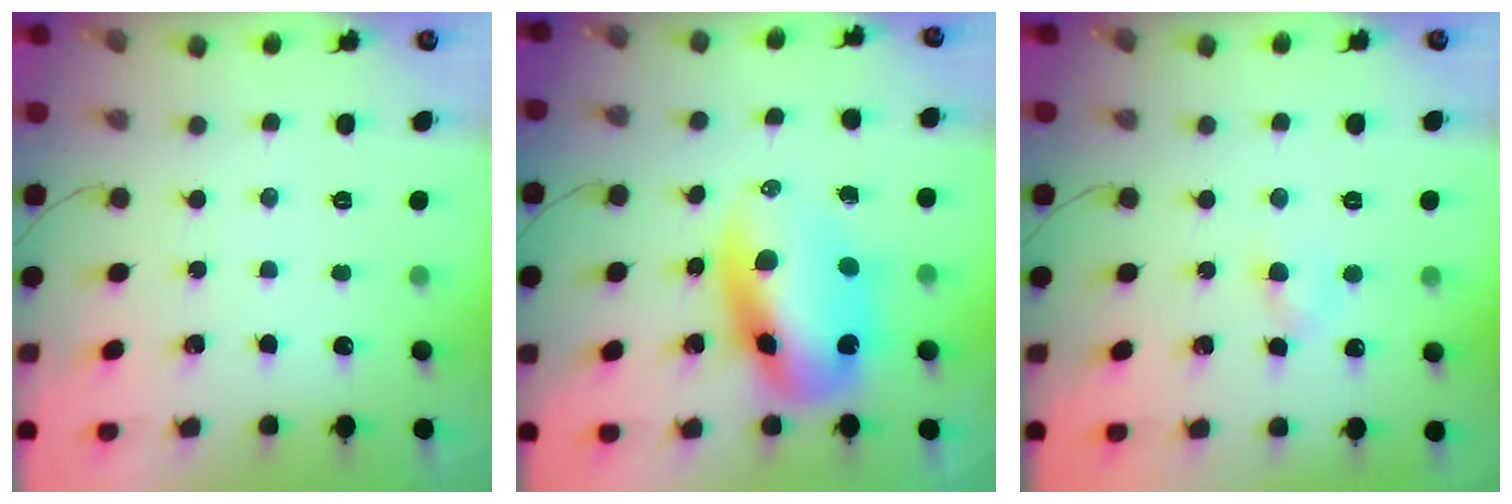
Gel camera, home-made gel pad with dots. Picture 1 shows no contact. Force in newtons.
{"total": 14.3, "press": 13.9, "slide": 3.6}
{"total": 3.7, "press": 3.4, "slide": 1.4}